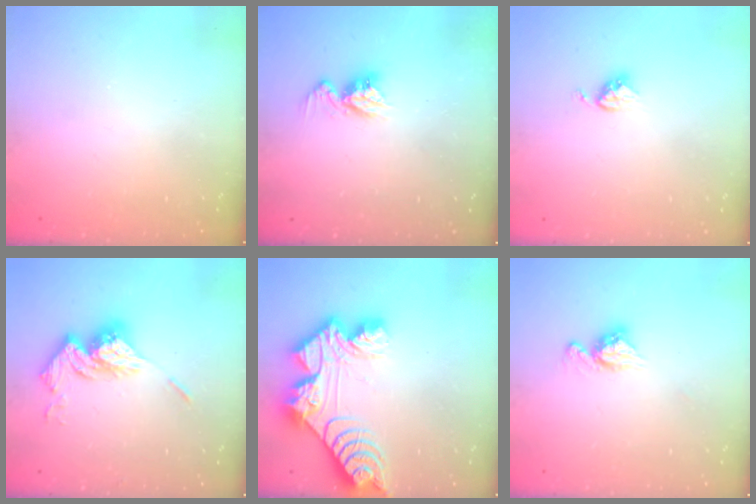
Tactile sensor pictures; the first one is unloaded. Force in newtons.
{"total": 9.6, "press": 9.6, "slide": 0.8}
{"total": 3.8, "press": 3.8, "slide": 0.4}
{"total": 15.1, "press": 15.0, "slide": 1.5}
{"total": 15.6, "press": 15.5, "slide": 1.5}
{"total": 8.3, "press": 8.3, "slide": 0.8}